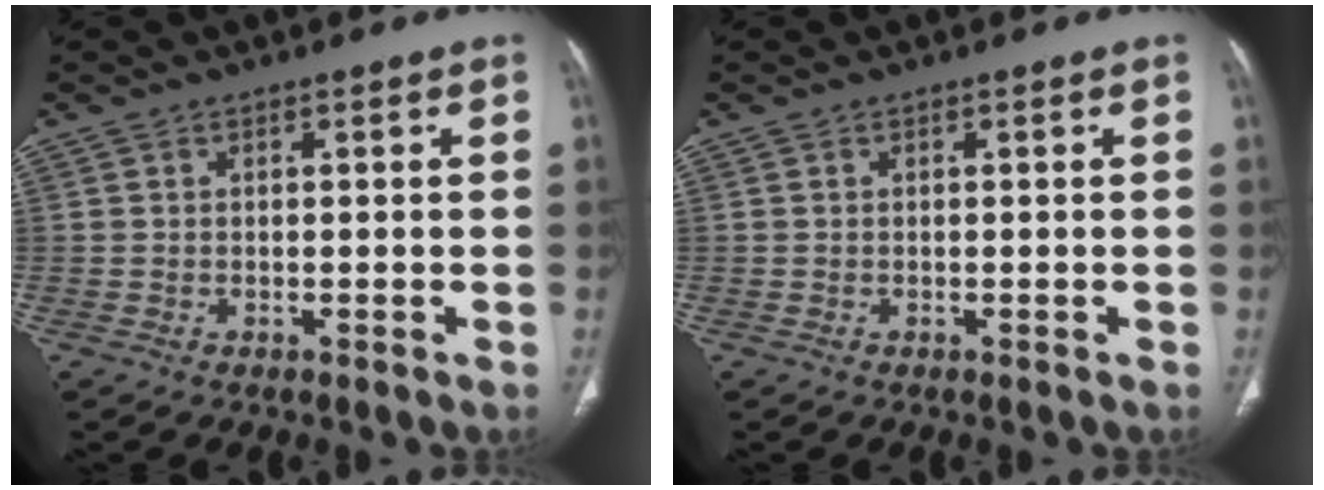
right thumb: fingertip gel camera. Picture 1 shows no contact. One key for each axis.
{"total": 0.0}